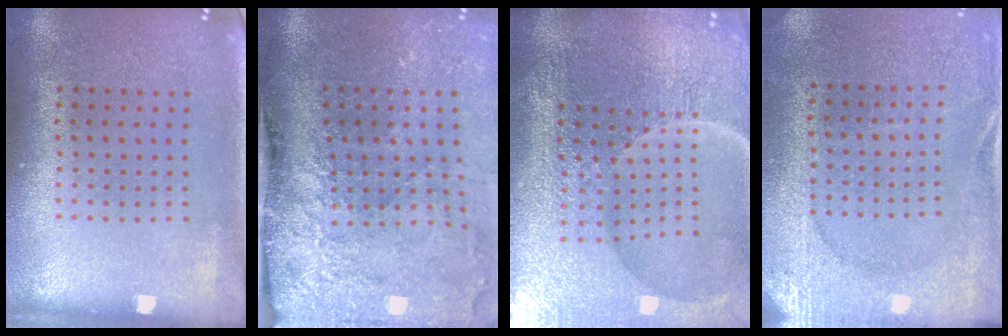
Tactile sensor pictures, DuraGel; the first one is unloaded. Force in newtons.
{"total": 4.9, "press": 3.8, "slide": 3.0}
{"total": 6.0, "press": 5.5, "slide": 2.4}
{"total": 2.7, "press": 2.6, "slide": 0.4}